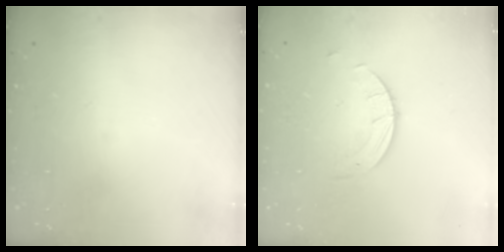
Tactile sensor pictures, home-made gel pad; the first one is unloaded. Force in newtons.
{"total": 2.7, "press": 2.7, "slide": 0.3}